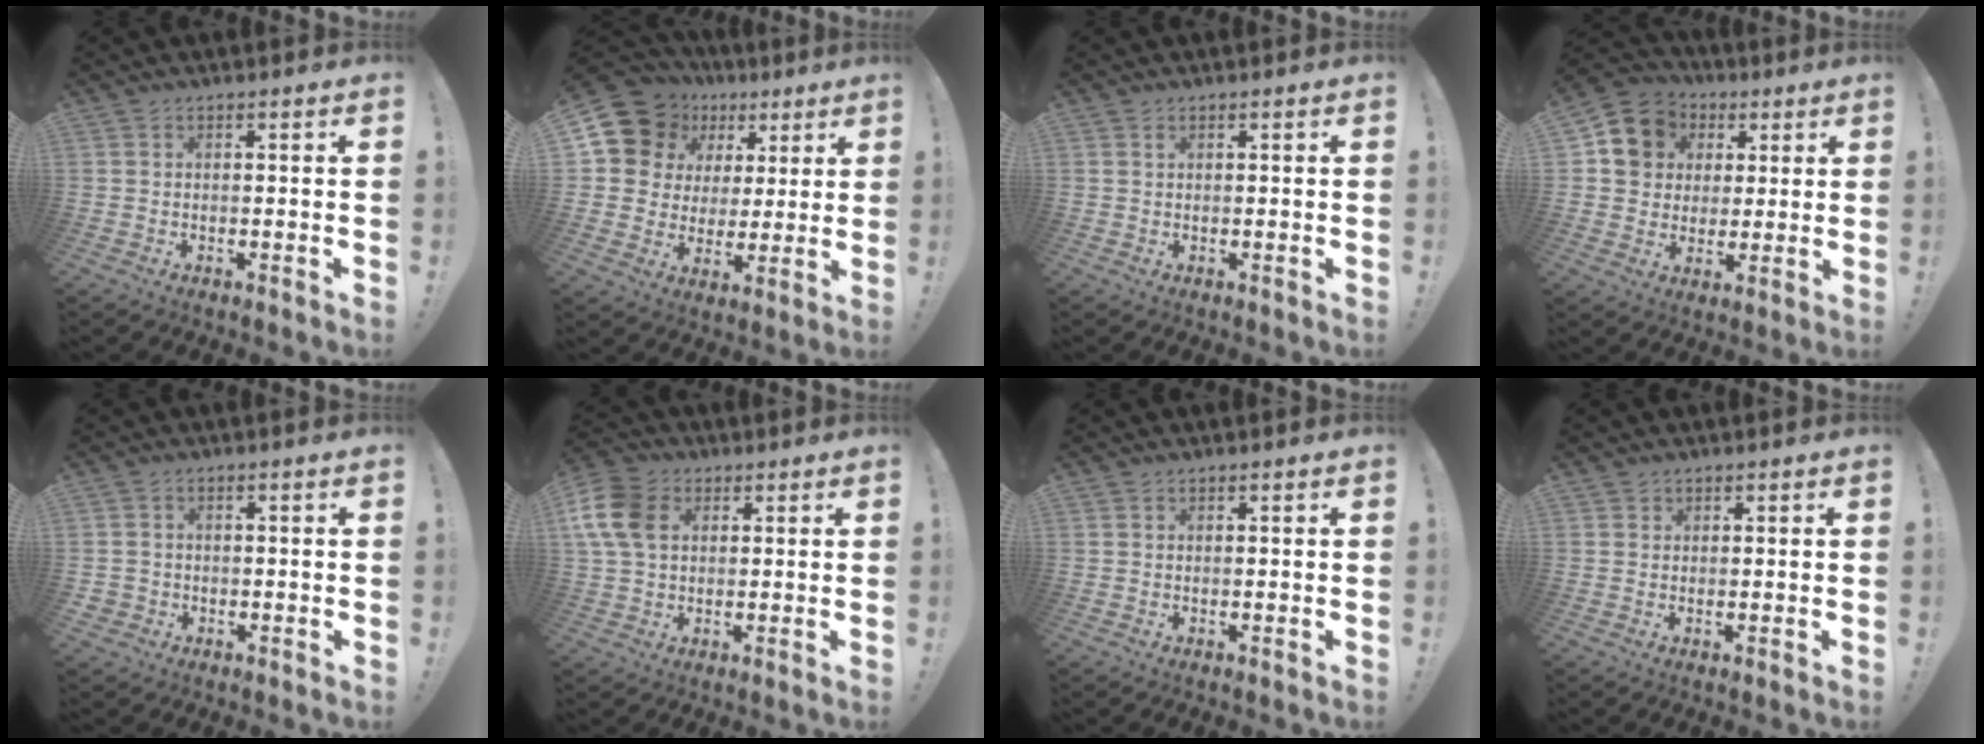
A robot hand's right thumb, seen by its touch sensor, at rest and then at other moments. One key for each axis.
{"total": 13.6, "fx": 6.8, "fy": 10.9, "fz": 4.5, "tx": -0.070, "ty": -0.042, "tz": 0.142}
{"total": 0.5, "fx": 0.3, "fy": 0.2, "fz": 0.4, "tx": -0.009, "ty": 0.002, "tz": 0.006}
{"total": 12.1, "fx": 3.5, "fy": 10.9, "fz": 4.2, "tx": -0.045, "ty": -0.011, "tz": 0.073}
{"total": 2.2, "fx": -0.4, "fy": 2.0, "fz": 0.8, "tx": -0.014, "ty": 0.001, "tz": -0.005}
{"total": 13.4, "fx": 3.5, "fy": 9.9, "fz": 8.3, "tx": -0.168, "ty": -0.001, "tz": 0.071}
{"total": 0.0}
{"total": 0.8, "fx": 0.7, "fy": 0.4, "fz": 0.2, "tx": 0.005, "ty": -0.004, "tz": 0.012}